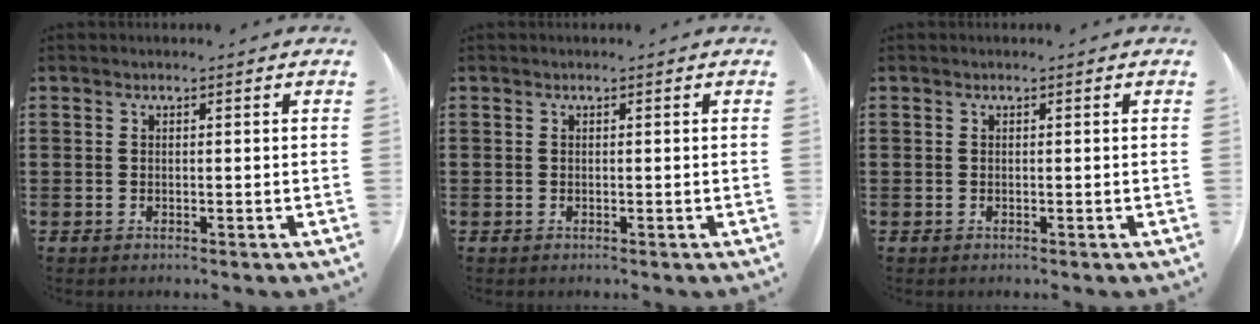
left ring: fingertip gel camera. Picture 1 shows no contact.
{"total": 0.0}
{"total": 0.0}